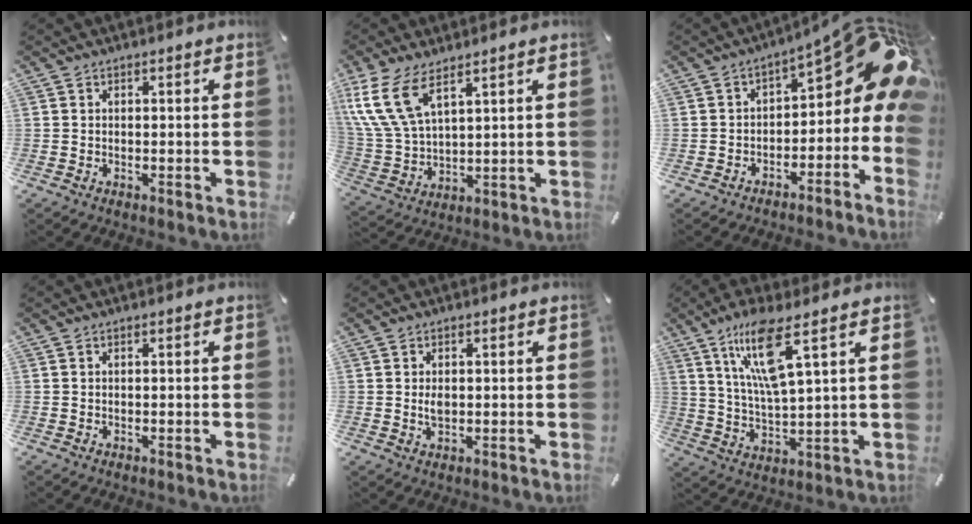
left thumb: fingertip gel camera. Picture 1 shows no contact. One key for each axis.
{"total": 12.1, "fx": 7.0, "fy": 6.2, "fz": 7.8, "tx": -0.198, "ty": -0.020, "tz": 0.127}
{"total": 14.8, "fx": 4.6, "fy": 7.0, "fz": 12.2, "tx": -0.137, "ty": -0.042, "tz": 0.074}
{"total": 0.0}
{"total": 2.0, "fx": 0.4, "fy": 1.3, "fz": 1.6, "tx": -0.026, "ty": 0.002, "tz": 0.003}
{"total": 12.7, "fx": 6.8, "fy": 2.7, "fz": 10.3, "tx": -0.201, "ty": -0.010, "tz": 0.115}